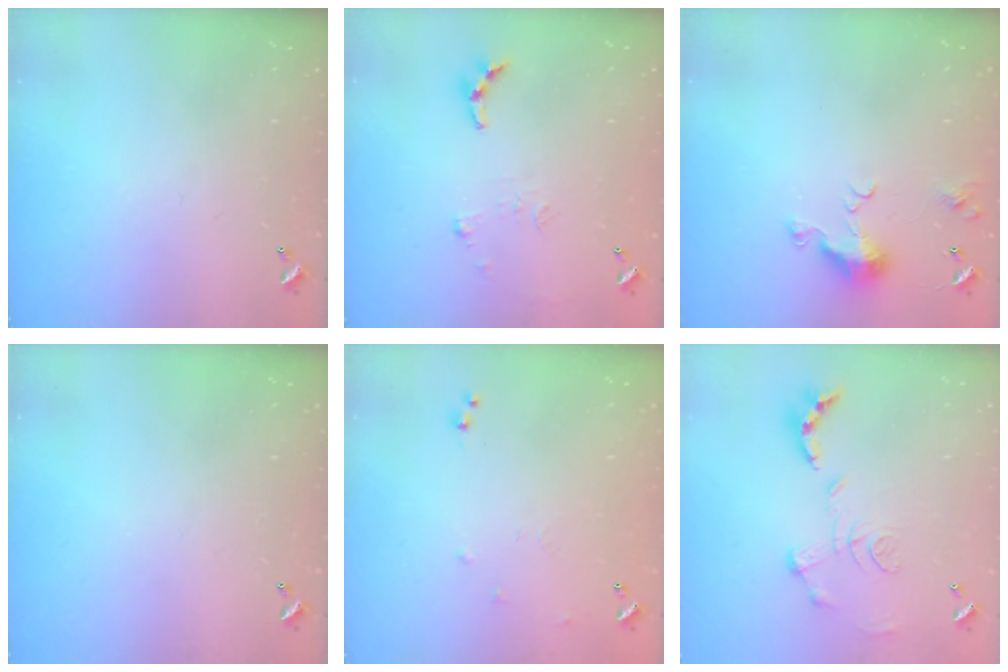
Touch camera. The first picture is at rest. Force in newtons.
{"total": 6.2, "press": 6.2, "slide": 0.4}
{"total": 6.6, "press": 6.5, "slide": 1.0}
{"total": 0.0}
{"total": 6.3, "press": 6.3, "slide": 0.7}
{"total": 1.2, "press": 0.4, "slide": 1.1}